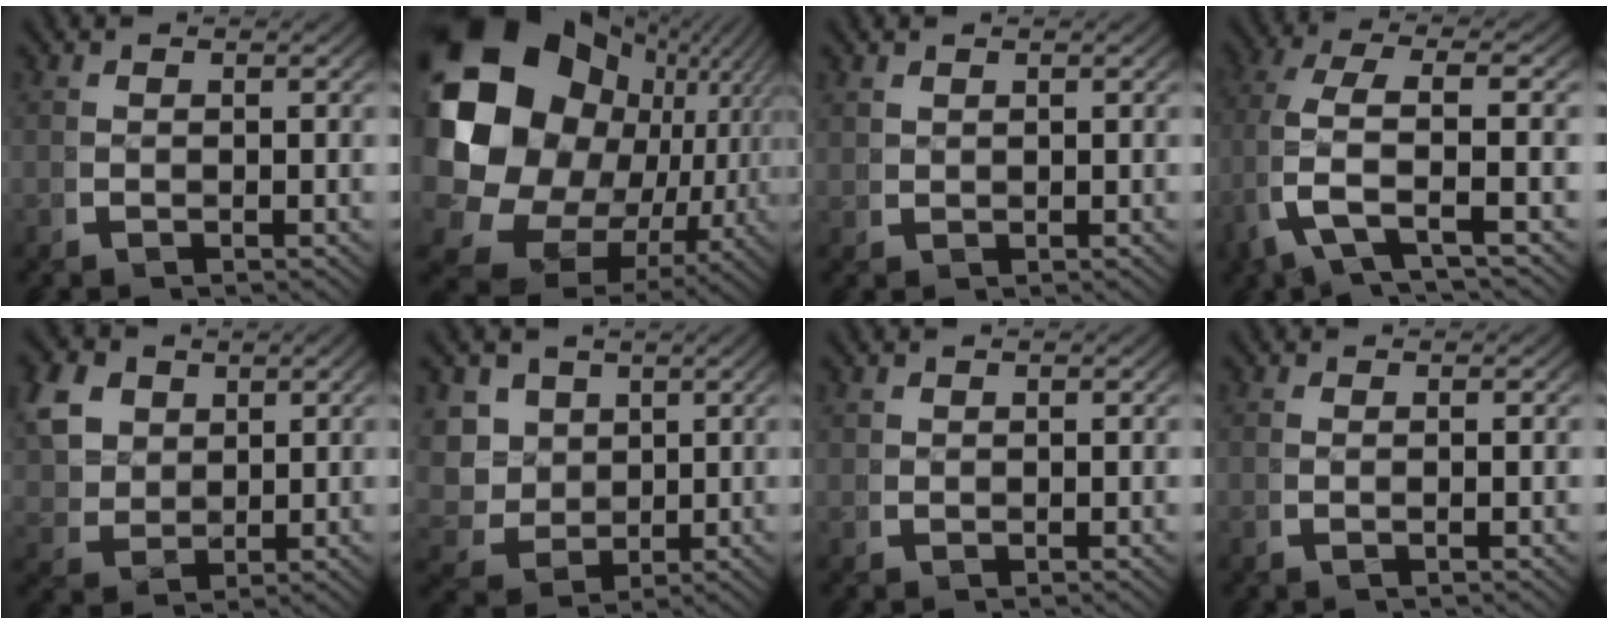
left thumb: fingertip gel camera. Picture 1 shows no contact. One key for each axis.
{"total": 24.1, "fx": -0.9, "fy": 17.6, "fz": 16.3, "tx": -0.331, "ty": -0.071, "tz": 0.008}
{"total": 0.9, "fx": 0.8, "fy": 0.4, "fz": 0.2, "tx": 0.000, "ty": 0.003, "tz": 0.018}
{"total": 6.1, "fx": -0.3, "fy": 1.8, "fz": 5.8, "tx": -0.139, "ty": -0.003, "tz": -0.005}
{"total": 7.0, "fx": 1.4, "fy": 5.7, "fz": 3.9, "tx": -0.104, "ty": -0.029, "tz": 0.034}
{"total": 10.5, "fx": -0.3, "fy": 9.1, "fz": 5.2, "tx": -0.144, "ty": -0.056, "tz": 0.006}
{"total": 0.6, "fx": 0.5, "fy": 0.2, "fz": 0.0, "tx": 0.003, "ty": 0.003, "tz": 0.012}
{"total": 0.7, "fx": 0.0, "fy": -0.6, "fz": 0.4, "tx": -0.015, "ty": 0.002, "tz": -0.002}